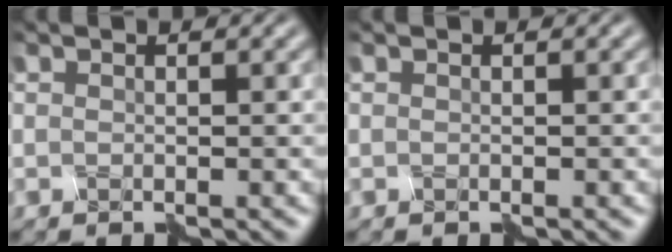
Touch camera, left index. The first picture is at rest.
{"total": 0.0}